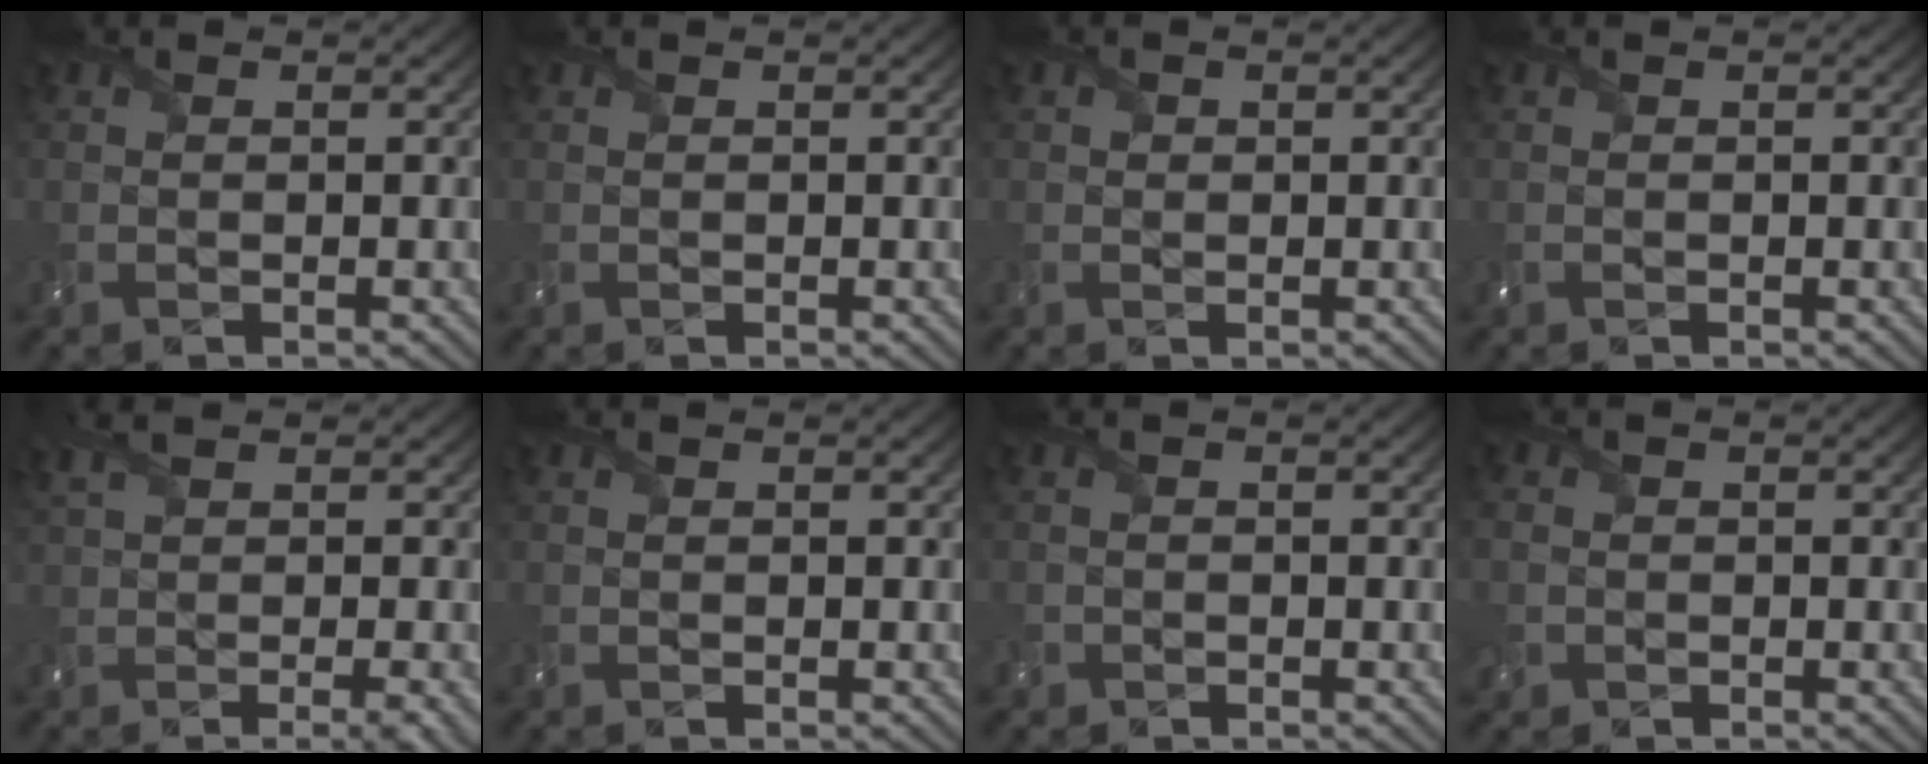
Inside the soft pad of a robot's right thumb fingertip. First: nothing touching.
{"total": 0.0}
{"total": 0.6, "force": [0.1, 0.5, 0.1], "torque": [-0.001, -0.003, 0.001]}
{"total": 0.0}
{"total": 5.7, "force": [0.0, 1.6, 5.4], "torque": [-0.085, 0.007, 0.000]}
{"total": 0.0}
{"total": 0.9, "force": [-0.6, 0.6, -0.2], "torque": [0.009, -0.004, -0.013]}
{"total": 3.0, "force": [-0.9, 2.7, 0.9], "torque": [-0.035, -0.005, -0.021]}